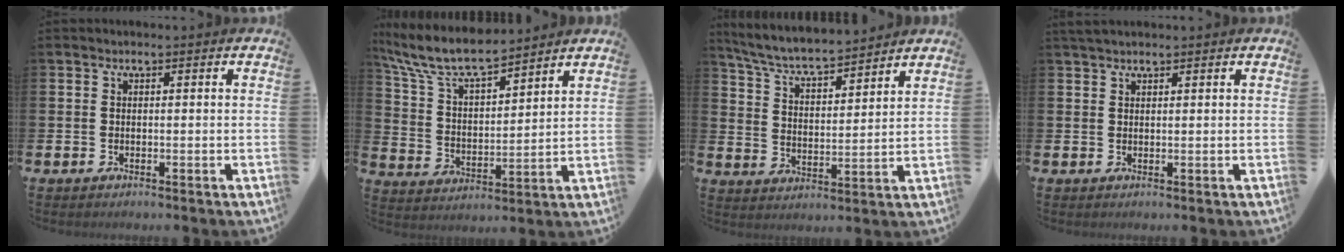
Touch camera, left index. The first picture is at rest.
{"total": 8.6, "force": [7.8, 1.7, 3.3], "torque": [-0.103, -0.042, 0.138]}
{"total": 6.2, "force": [5.9, 0.6, 1.8], "torque": [-0.062, -0.044, 0.099]}
{"total": 1.6, "force": [1.4, 0.4, 0.5], "torque": [-0.004, 0.001, 0.024]}